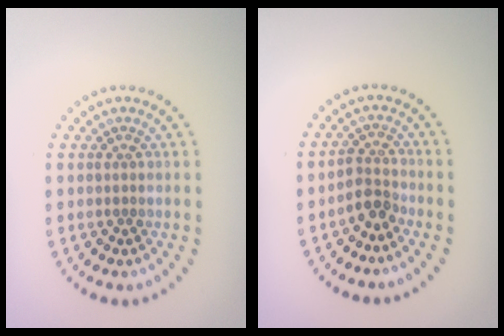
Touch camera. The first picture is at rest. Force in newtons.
{"total": 2.4, "press": 1.8, "slide": 1.5}